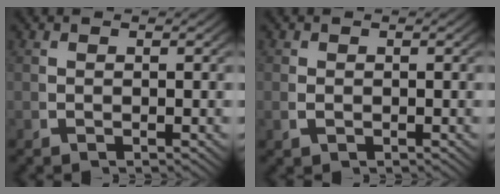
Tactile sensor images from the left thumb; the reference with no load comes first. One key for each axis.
{"total": 0.9, "fx": -0.1, "fy": 0.7, "fz": 0.5, "tx": -0.017, "ty": -0.010, "tz": 0.005}